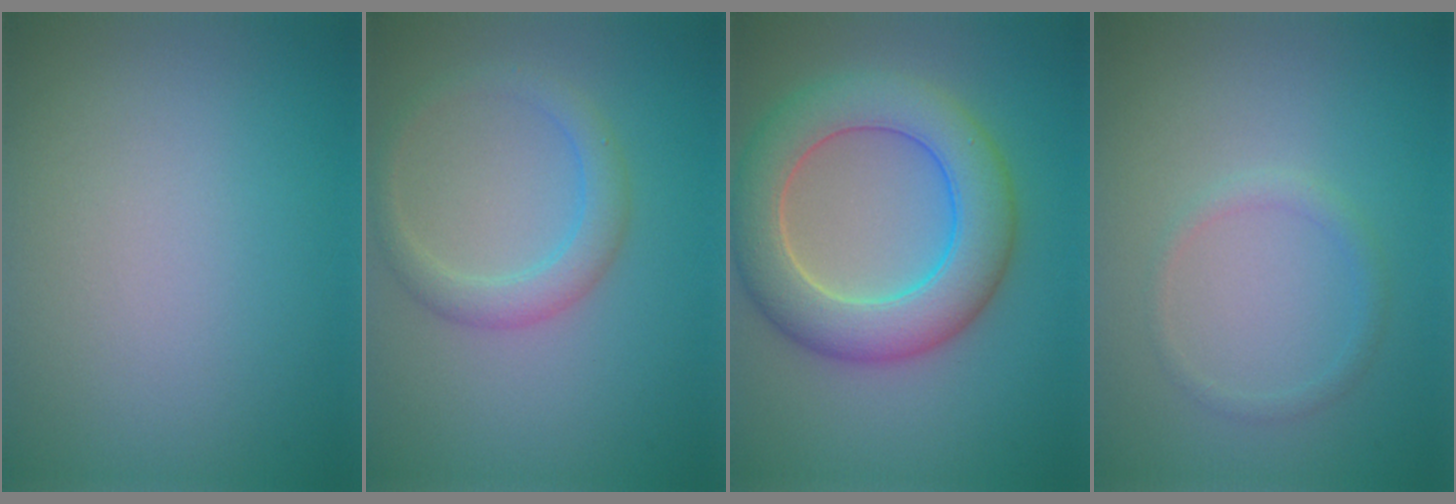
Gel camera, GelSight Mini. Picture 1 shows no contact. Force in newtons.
{"total": 2.8, "press": 2.8, "slide": 0.1}
{"total": 7.9, "press": 7.9, "slide": 0.4}
{"total": 1.3, "press": 1.3, "slide": 0.2}